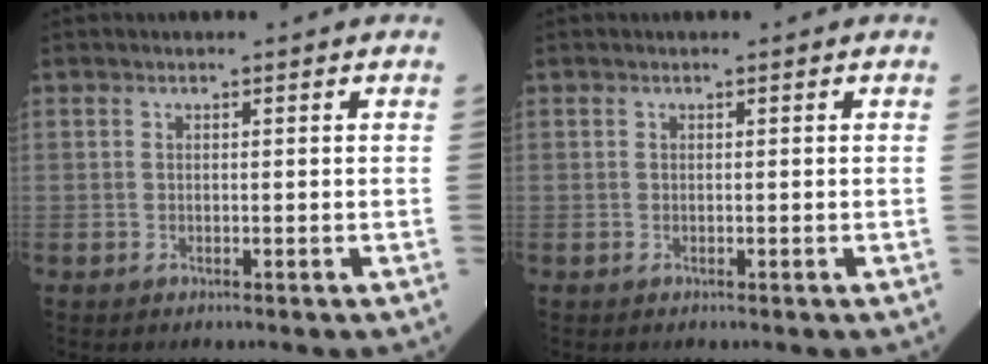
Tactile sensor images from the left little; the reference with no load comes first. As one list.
[{"total": 0.0}]